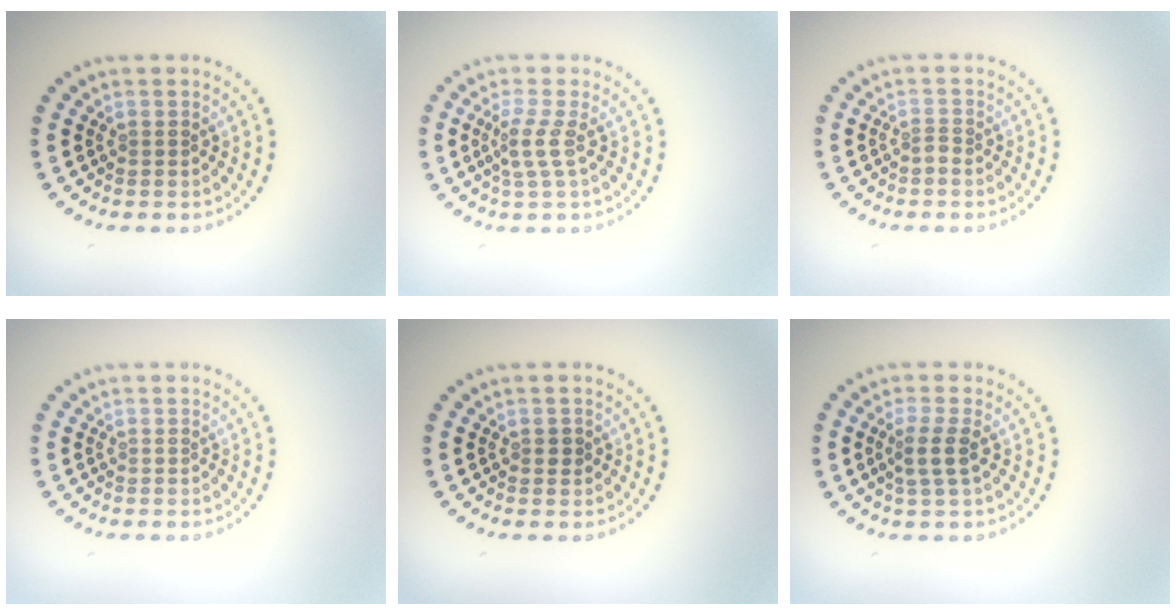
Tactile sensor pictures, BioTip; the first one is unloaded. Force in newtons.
{"total": 2.2, "press": 1.5, "slide": 1.6}
{"total": 0.9, "press": 0.5, "slide": 0.7}
{"total": 0.0}
{"total": 0.8, "press": 0.8, "slide": 0.1}
{"total": 2.1, "press": 1.8, "slide": 1.1}